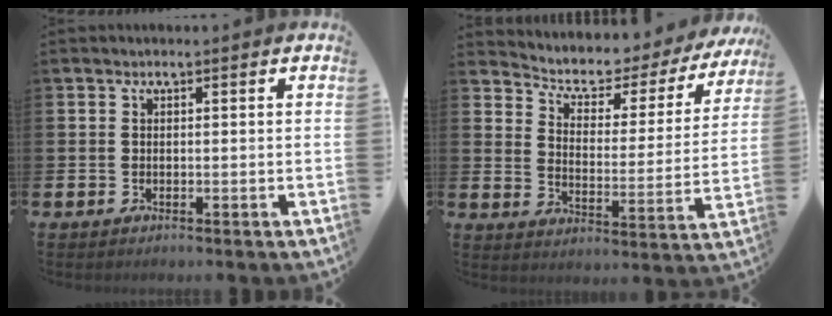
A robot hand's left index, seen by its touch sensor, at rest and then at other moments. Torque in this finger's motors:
{"motor_torque": [1.01, -1.13, 0.38, 0.06]}